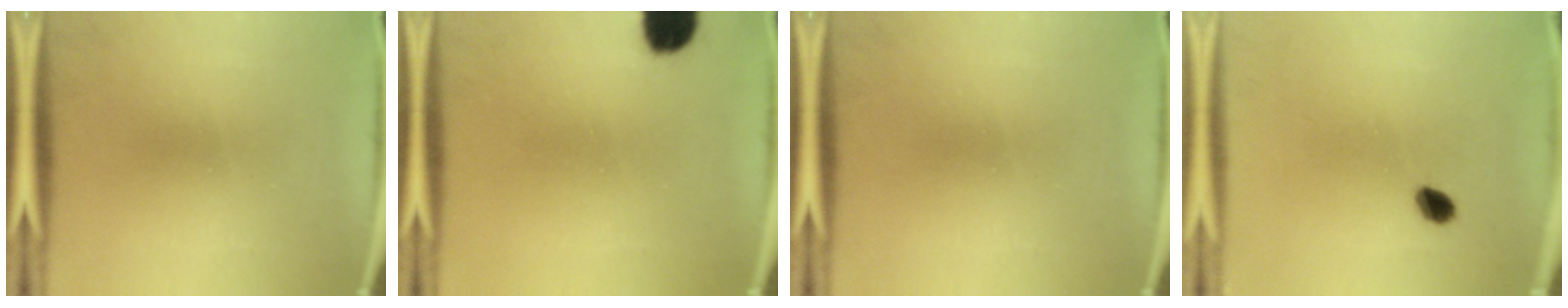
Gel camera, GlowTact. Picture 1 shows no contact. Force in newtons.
{"total": 6.7}
{"total": 0.0}
{"total": 2.9}